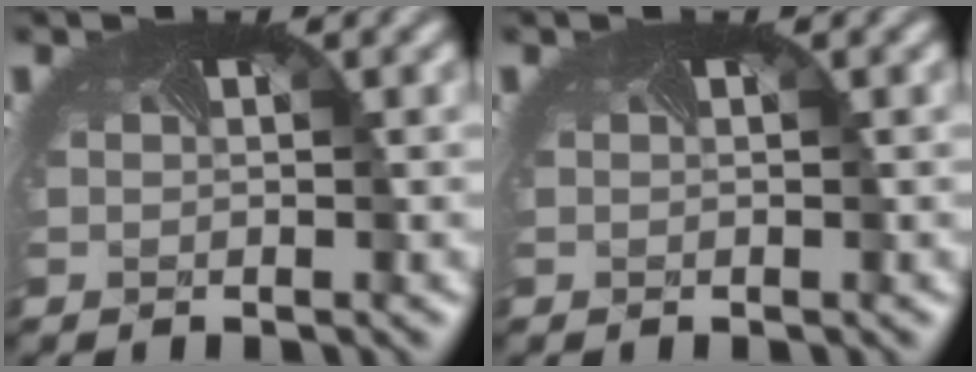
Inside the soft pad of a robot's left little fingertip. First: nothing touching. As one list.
[{"total": 0.0}]